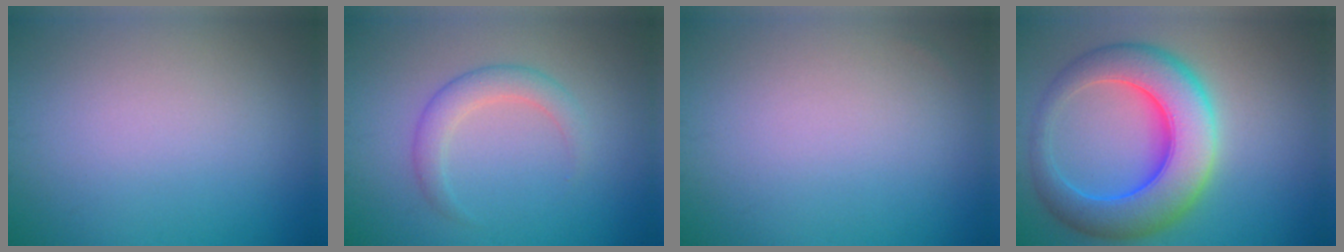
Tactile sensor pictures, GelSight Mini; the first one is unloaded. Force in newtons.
{"total": 2.6, "press": 2.6, "slide": 0.1}
{"total": 0.0}
{"total": 9.6, "press": 9.6, "slide": 0.2}